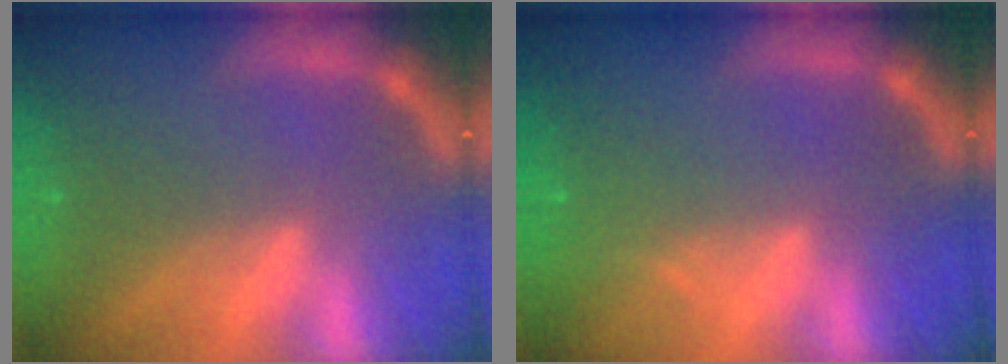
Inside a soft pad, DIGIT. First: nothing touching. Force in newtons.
{"total": 0.9}